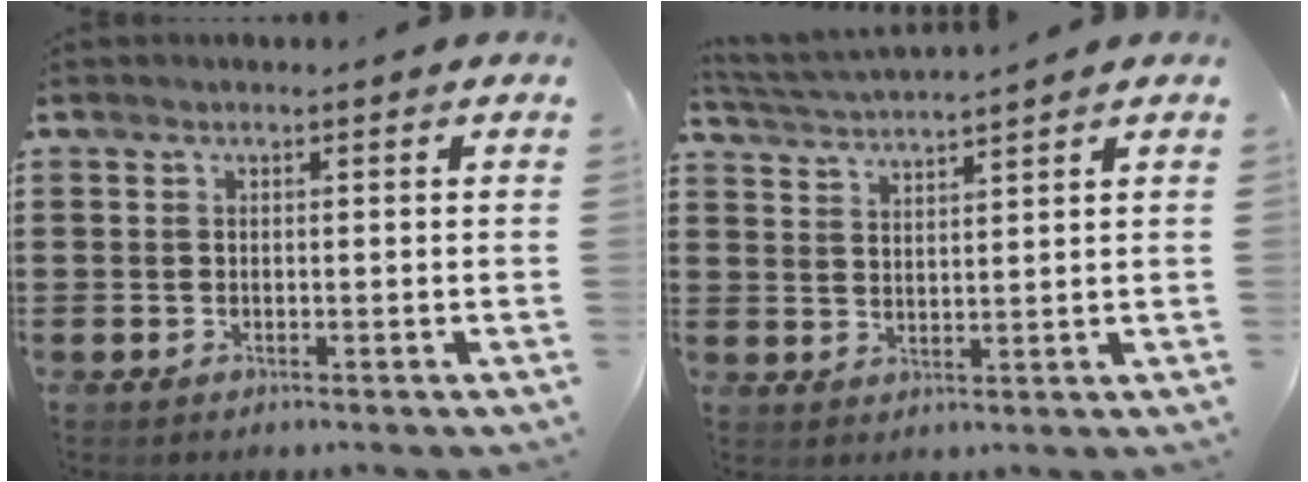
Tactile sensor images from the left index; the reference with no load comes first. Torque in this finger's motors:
{"motor_torque": [0.07, 0.10, 0.09, 0.06]}